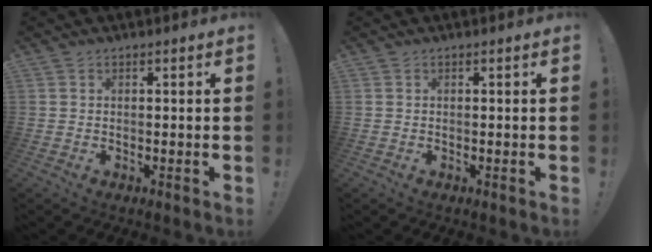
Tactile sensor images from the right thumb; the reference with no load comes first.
{"total": 0.0}